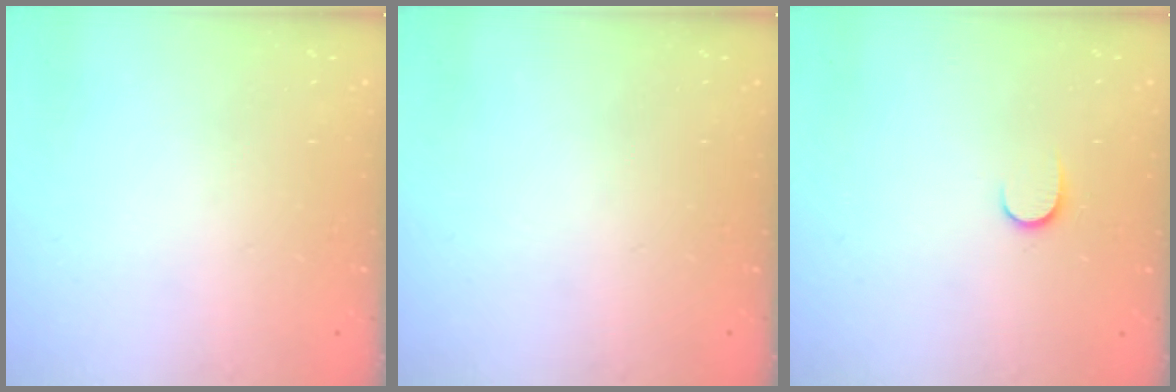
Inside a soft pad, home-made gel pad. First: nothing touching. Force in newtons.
{"total": 0.0}
{"total": 5.7, "press": 5.7, "slide": 0.5}